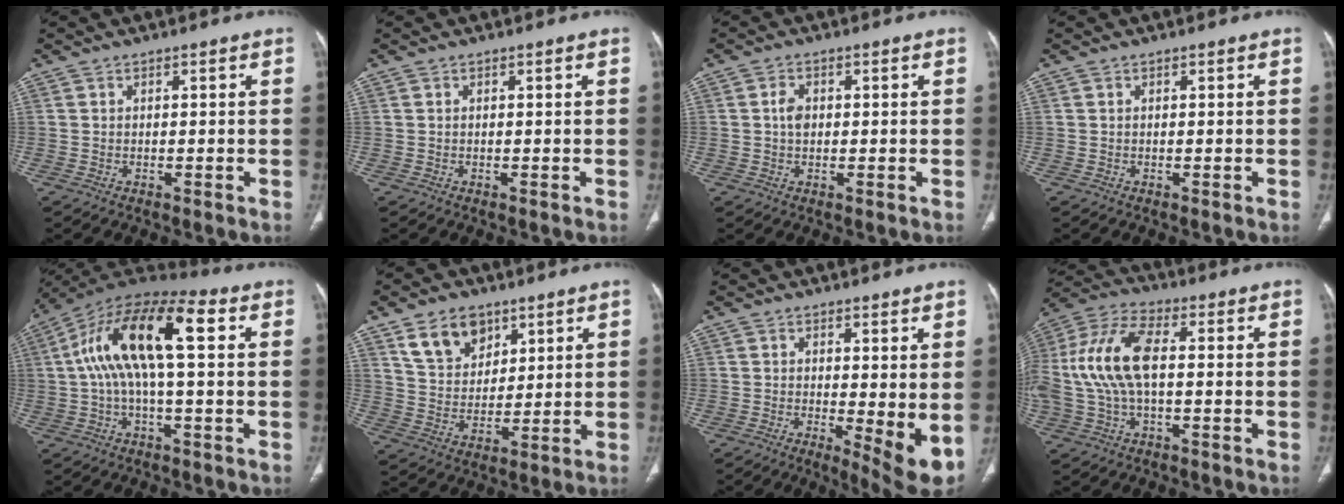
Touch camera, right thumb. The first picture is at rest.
{"total": 0.0}
{"total": 2.6, "force": [0.2, 1.8, 1.8], "torque": [-0.031, 0.004, 0.002]}
{"total": 0.0}
{"total": 17.2, "force": [2.9, 6.2, 15.7], "torque": [-0.300, 0.045, 0.041]}
{"total": 10.2, "force": [6.1, 6.8, 4.6], "torque": [-0.056, -0.032, 0.117]}
{"total": 7.4, "force": [0.1, 2.3, 7.0], "torque": [-0.099, -0.020, 0.009]}
{"total": 15.6, "force": [0.6, 7.5, 13.6], "torque": [-0.308, 0.035, 0.012]}